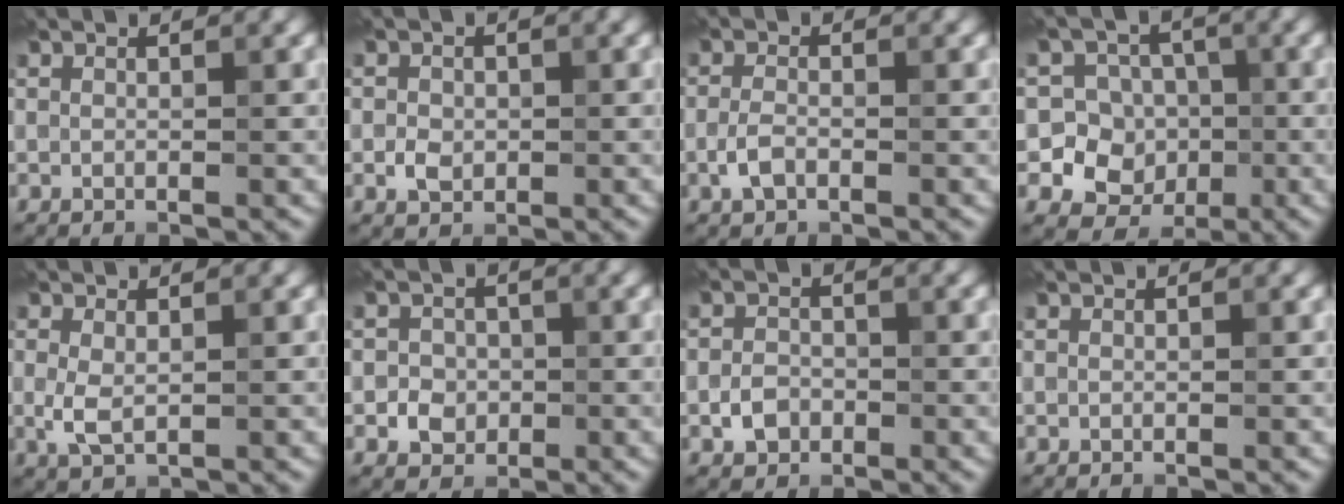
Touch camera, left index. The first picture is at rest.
{"total": 1.8, "force": [-0.3, 1.5, 0.9], "torque": [-0.014, -0.002, -0.010]}
{"total": 1.8, "force": [-0.7, 1.0, 1.4], "torque": [-0.030, 0.001, -0.019]}
{"total": 10.1, "force": [-1.3, 9.8, 2.1], "torque": [-0.057, 0.024, -0.042]}
{"total": 2.3, "force": [0.0, 1.3, 1.9], "torque": [-0.045, -0.001, 0.003]}
{"total": 2.4, "force": [-0.6, 2.1, 0.8], "torque": [0.001, -0.002, -0.017]}
{"total": 2.2, "force": [-0.9, 1.7, 1.0], "torque": [-0.015, 0.001, -0.022]}
{"total": 0.0}